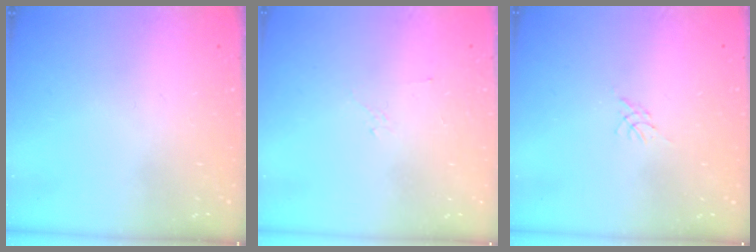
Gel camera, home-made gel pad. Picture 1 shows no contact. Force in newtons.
{"total": 3.1, "press": 3.0, "slide": 0.8}
{"total": 0.0}